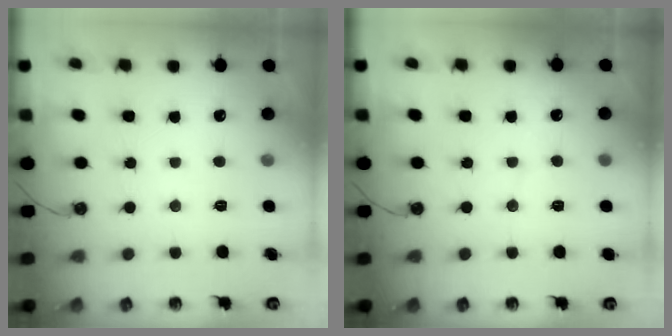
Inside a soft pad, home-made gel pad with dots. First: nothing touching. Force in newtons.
{"total": 3.4, "press": 3.4, "slide": 0.3}